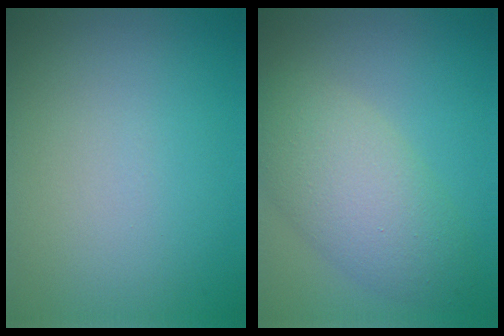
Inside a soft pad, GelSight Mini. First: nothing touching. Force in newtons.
{"total": 5.8, "press": 5.8, "slide": 0.1}